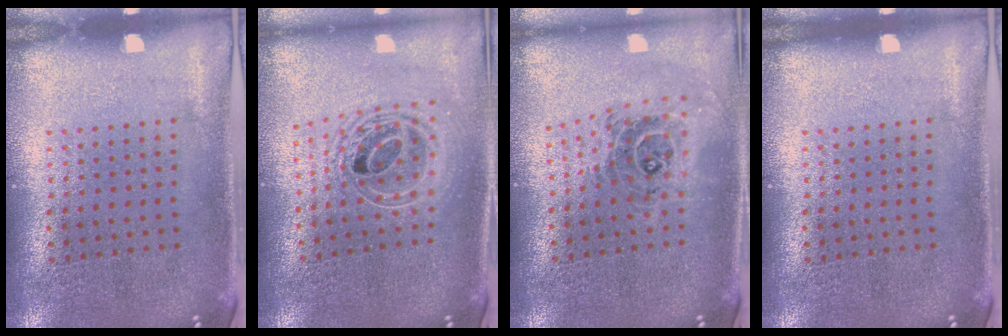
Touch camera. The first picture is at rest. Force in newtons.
{"total": 2.0, "press": 1.5, "slide": 1.3}
{"total": 0.9, "press": 0.9, "slide": 0.2}
{"total": 0.0}